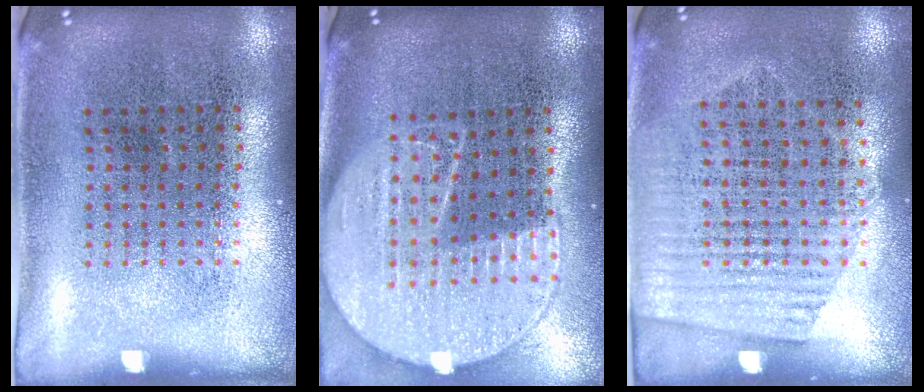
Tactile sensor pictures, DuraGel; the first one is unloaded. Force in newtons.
{"total": 2.1, "press": 1.8, "slide": 1.1}
{"total": 1.5, "press": 1.2, "slide": 0.8}